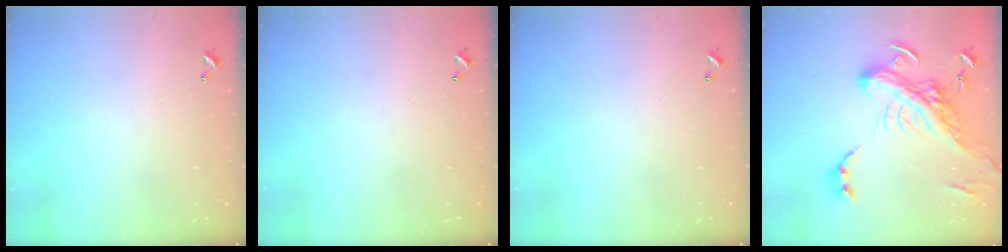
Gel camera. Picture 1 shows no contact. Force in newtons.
{"total": 0.0}
{"total": 0.0}
{"total": 11.6, "press": 11.5, "slide": 1.4}